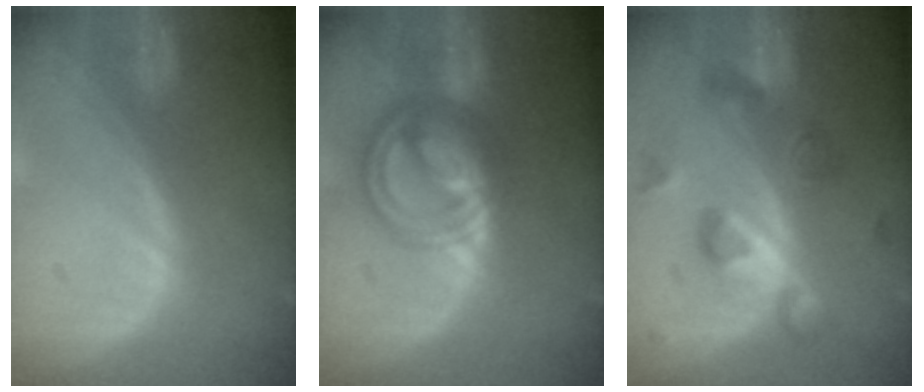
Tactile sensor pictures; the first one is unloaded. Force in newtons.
{"total": 8.0, "press": 8.0, "slide": 0.5}
{"total": 7.7, "press": 7.7, "slide": 0.6}